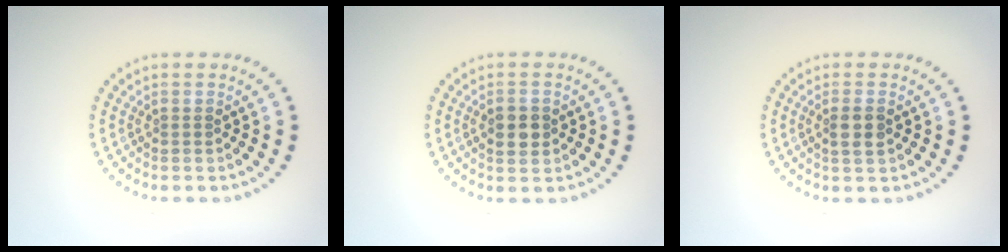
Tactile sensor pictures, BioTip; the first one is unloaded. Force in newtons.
{"total": 2.8, "press": 2.8, "slide": 0.2}
{"total": 1.9, "press": 1.8, "slide": 0.5}